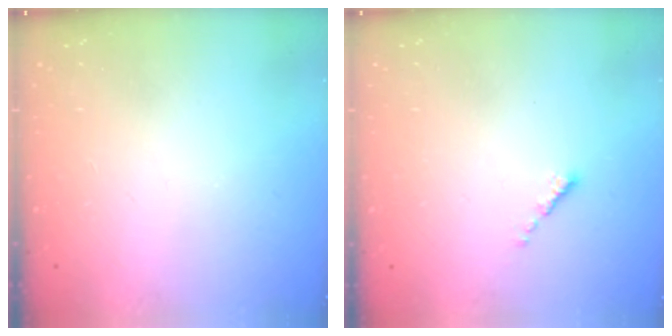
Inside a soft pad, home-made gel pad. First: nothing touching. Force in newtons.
{"total": 0.0}